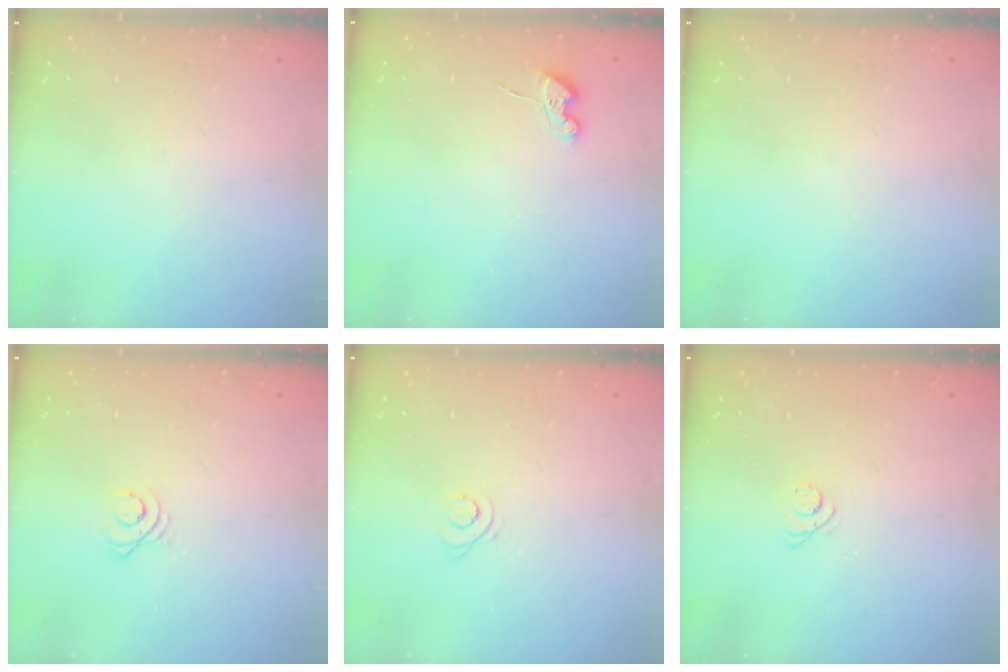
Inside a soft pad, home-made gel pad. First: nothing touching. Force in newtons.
{"total": 5.6, "press": 5.5, "slide": 0.8}
{"total": 0.0}
{"total": 2.7, "press": 2.7, "slide": 0.3}
{"total": 3.7, "press": 3.7, "slide": 0.5}
{"total": 2.6, "press": 2.6, "slide": 0.3}